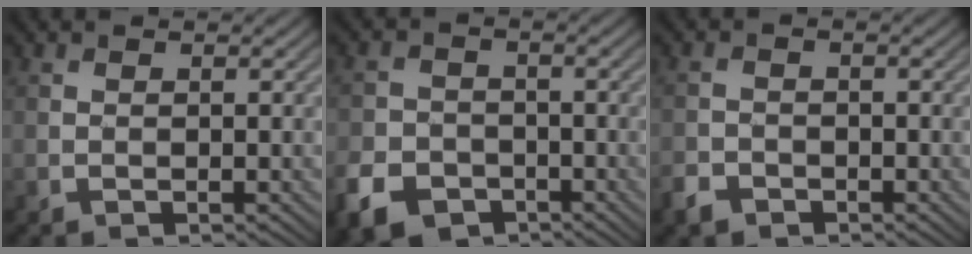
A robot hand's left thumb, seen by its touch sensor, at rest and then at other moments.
{"total": 6.8, "force": [-4.0, 4.8, 2.8], "torque": [-0.068, -0.014, -0.083]}
{"total": 2.6, "force": [-1.8, 1.6, 0.8], "torque": [-0.018, -0.005, -0.045]}